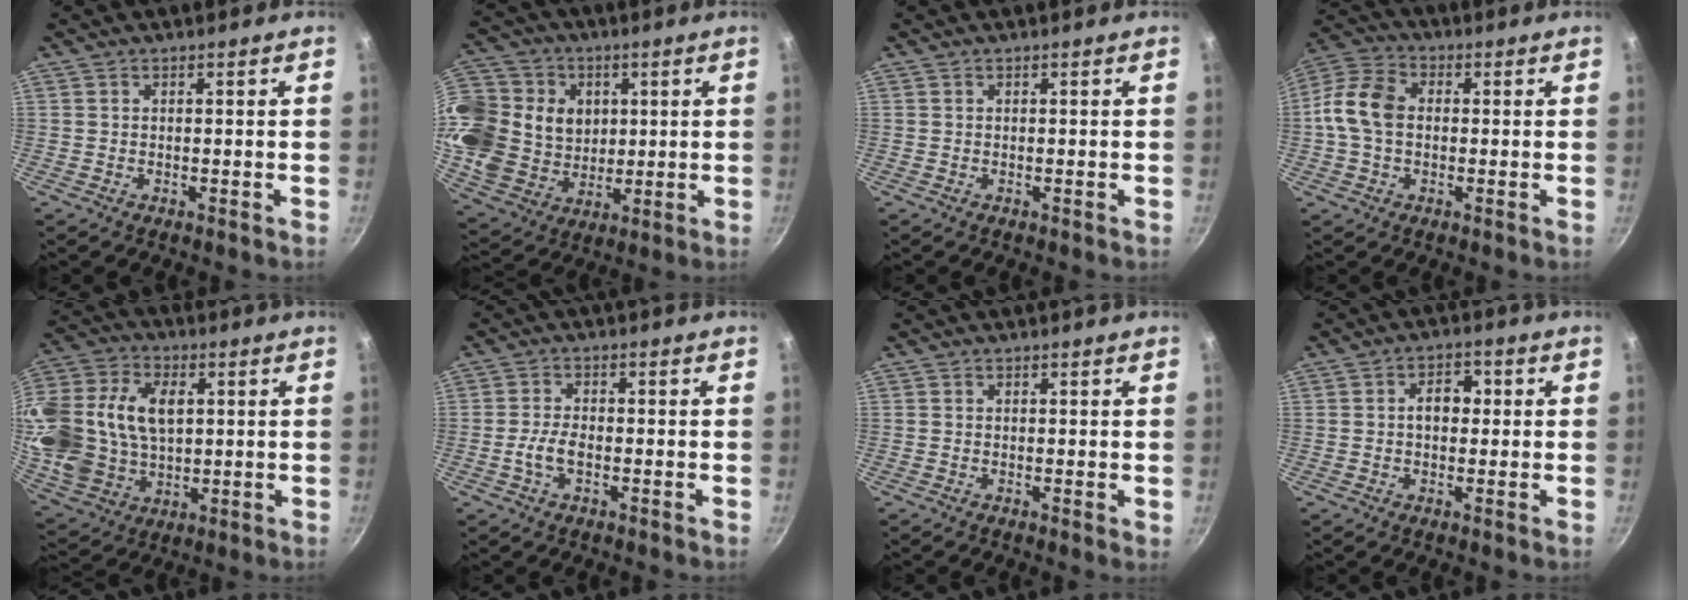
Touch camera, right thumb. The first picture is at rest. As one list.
[{"total": 25.7, "force": [6.2, 21.6, 12.6], "torque": [-0.289, 0.014, 0.127]}, {"total": 0.0}, {"total": 10.5, "force": [0.1, 7.6, 7.3], "torque": [-0.127, 0.027, -0.015]}, {"total": 23.3, "force": [3.8, 16.2, 16.4], "torque": [-0.333, 0.009, 0.076]}, {"total": 5.9, "force": [-2.3, 2.9, 4.6], "torque": [-0.093, 0.024, -0.050]}, {"total": 0.6, "force": [0.1, 0.1, 0.6], "torque": [-0.008, -0.002, -0.002]}, {"total": 4.9, "force": [0.4, 3.5, 3.5], "torque": [-0.025, 0.013, -0.001]}]